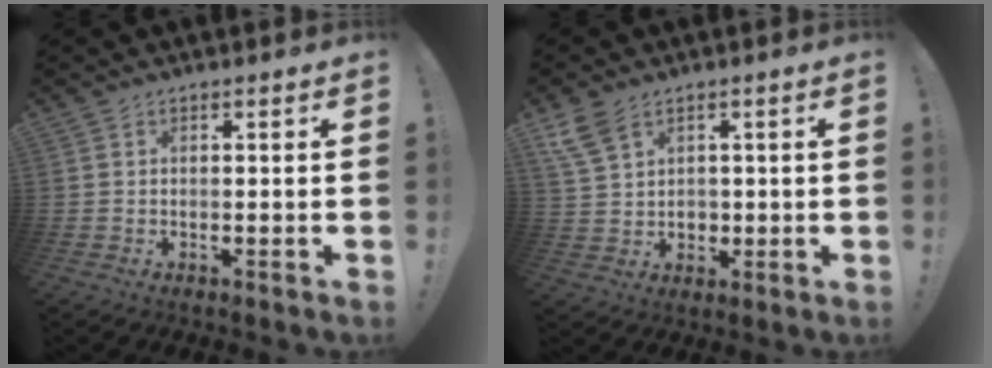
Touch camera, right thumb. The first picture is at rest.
{"total": 8.8, "force": [4.6, 6.2, 4.2], "torque": [-0.096, -0.013, 0.093]}